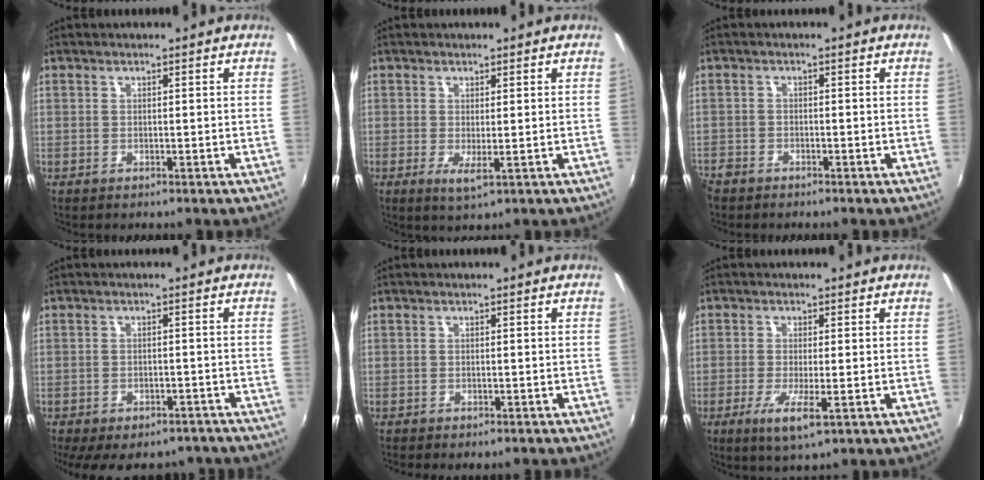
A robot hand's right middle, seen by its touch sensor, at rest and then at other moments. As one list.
[{"total": 2.6, "force": [-0.3, 0.4, 2.5], "torque": [-0.047, -0.011, -0.004]}, {"total": 3.1, "force": [-2.7, 1.3, 0.7], "torque": [-0.025, -0.010, -0.055]}, {"total": 14.8, "force": [-11.8, 5.9, 6.6], "torque": [-0.138, -0.021, -0.148]}, {"total": 2.1, "force": [-1.8, 0.6, 0.9], "torque": [-0.022, -0.012, -0.028]}, {"total": 5.3, "force": [-2.1, 0.6, 4.8], "torque": [-0.102, -0.017, -0.040]}]